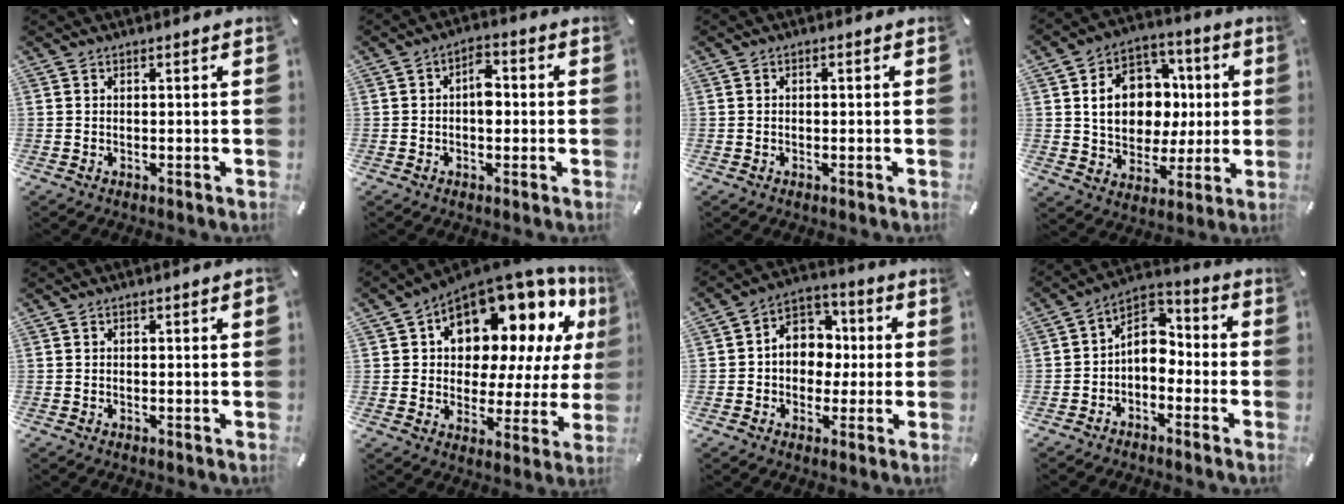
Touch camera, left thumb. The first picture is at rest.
{"total": 5.0, "force": [-0.2, 3.2, 3.9], "torque": [-0.050, 0.005, -0.010]}
{"total": 0.7, "force": [-0.2, 0.5, 0.5], "torque": [-0.009, 0.001, -0.006]}
{"total": 14.8, "force": [1.3, 12.4, 8.1], "torque": [-0.147, 0.010, 0.033]}
{"total": 0.8, "force": [0.1, 0.2, 0.8], "torque": [-0.014, 0.001, 0.001]}
{"total": 15.7, "force": [10.3, 9.1, 7.5], "torque": [-0.107, -0.096, 0.175]}
{"total": 9.3, "force": [-0.2, 8.4, 4.1], "torque": [-0.072, 0.009, -0.004]}
{"total": 7.7, "force": [-1.4, 5.9, 4.8], "torque": [-0.091, 0.011, -0.030]}